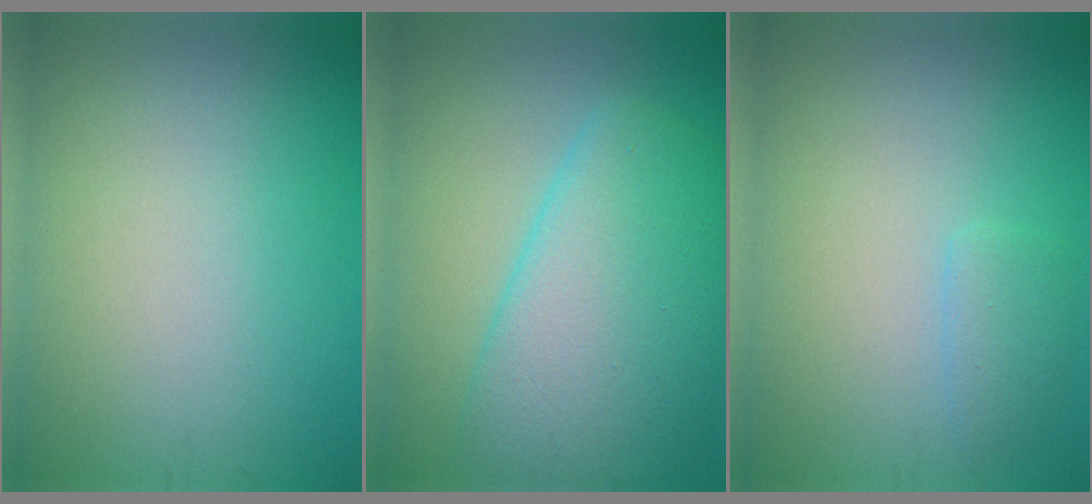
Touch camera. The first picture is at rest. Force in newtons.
{"total": 7.9, "press": 7.9, "slide": 0.3}
{"total": 1.5, "press": 1.5, "slide": 0.1}